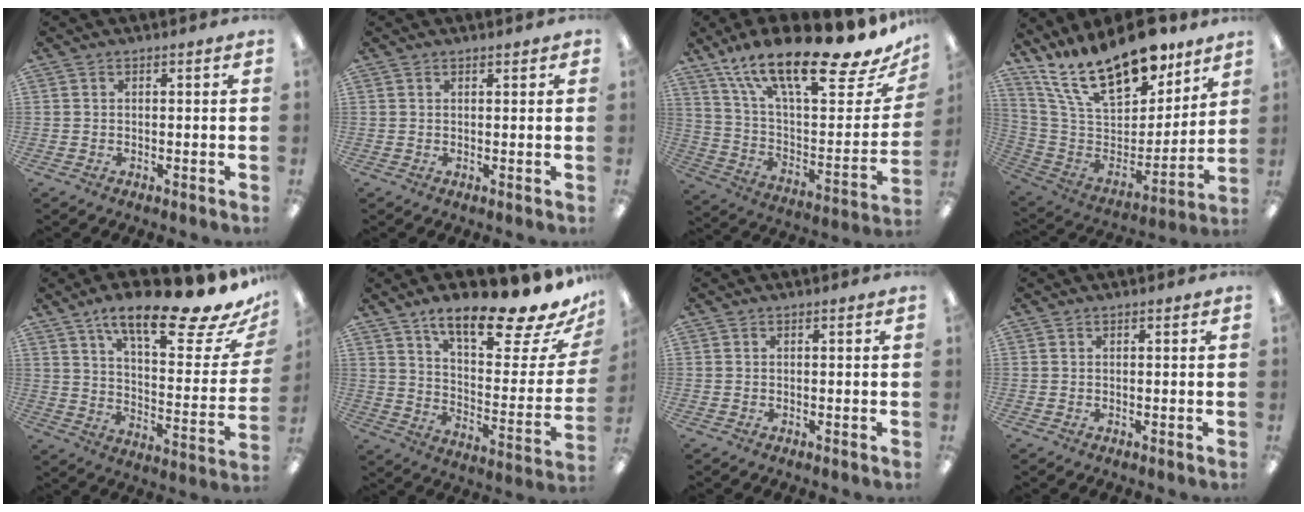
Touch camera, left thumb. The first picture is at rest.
{"total": 0.8, "force": [0.7, 0.3, 0.2], "torque": [0.003, -0.003, 0.012]}
{"total": 23.6, "force": [17.0, 5.8, 15.4], "torque": [-0.246, -0.110, 0.279]}
{"total": 23.1, "force": [17.4, 9.1, 12.1], "torque": [-0.220, -0.117, 0.311]}
{"total": 20.7, "force": [15.4, 4.9, 12.9], "torque": [-0.203, -0.106, 0.251]}
{"total": 19.3, "force": [15.0, 4.7, 11.3], "torque": [-0.166, -0.114, 0.243]}
{"total": 0.0}
{"total": 0.0}